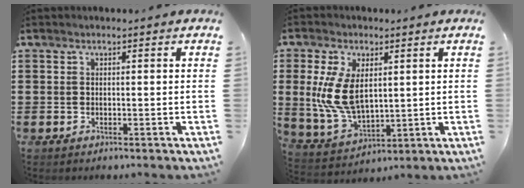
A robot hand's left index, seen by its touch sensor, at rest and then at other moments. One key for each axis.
{"total": 9.9, "fx": 1.7, "fy": 5.6, "fz": 8.0, "tx": -0.187, "ty": 0.002, "tz": 0.030}